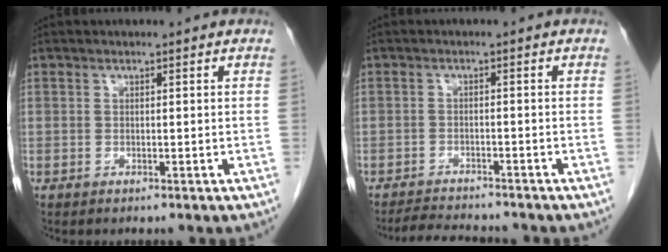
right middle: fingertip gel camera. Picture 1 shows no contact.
{"total": 5.6, "force": [-5.4, 0.5, 1.4], "torque": [-0.024, -0.012, -0.088]}